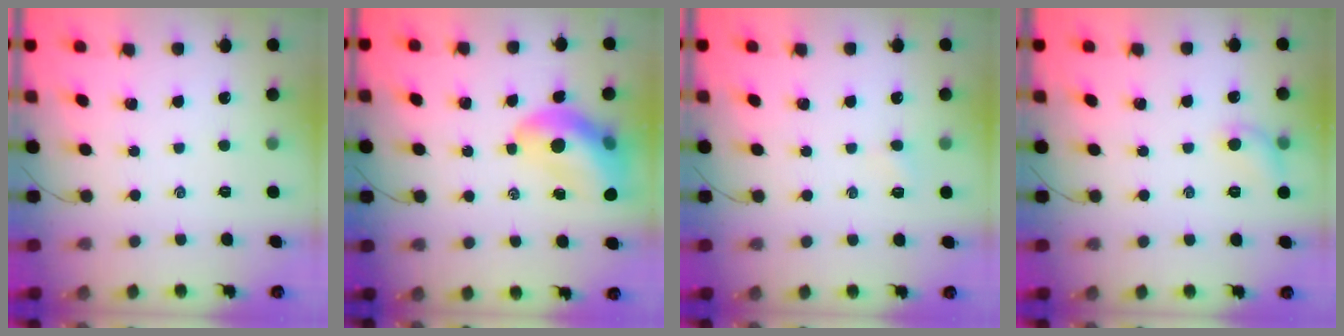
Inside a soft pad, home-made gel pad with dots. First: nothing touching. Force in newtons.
{"total": 13.7, "press": 13.2, "slide": 3.8}
{"total": 1.6, "press": 1.5, "slide": 0.5}
{"total": 5.9, "press": 5.8, "slide": 1.0}